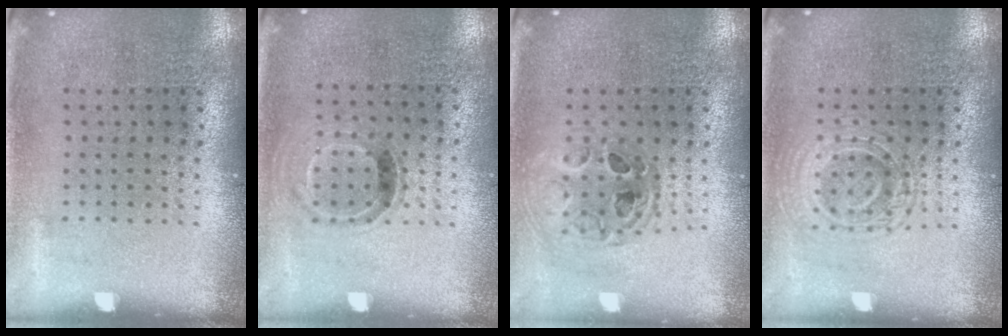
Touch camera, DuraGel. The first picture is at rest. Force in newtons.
{"total": 0.9, "press": 0.8, "slide": 0.5}
{"total": 0.7, "press": 0.7, "slide": 0.1}
{"total": 1.4, "press": 1.4, "slide": 0.3}